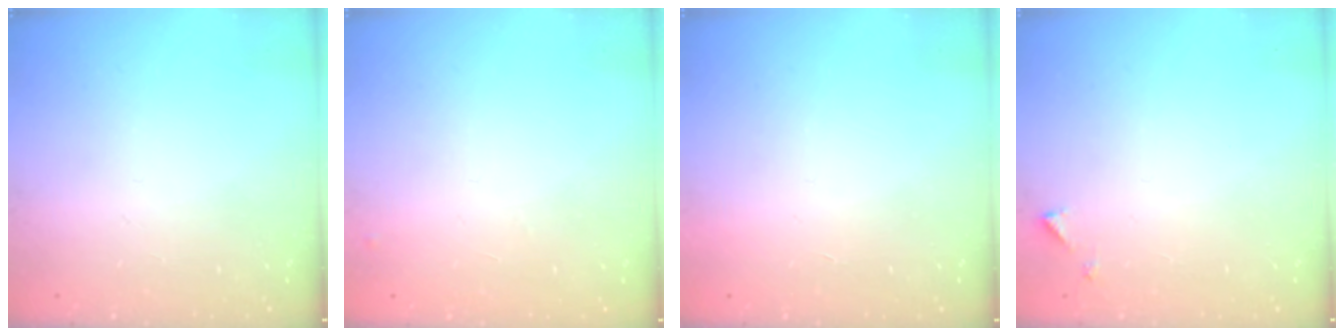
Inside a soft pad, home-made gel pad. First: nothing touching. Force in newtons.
{"total": 4.5, "press": 4.4, "slide": 0.6}
{"total": 1.5, "press": 1.5, "slide": 0.1}
{"total": 3.2, "press": 3.2, "slide": 0.3}